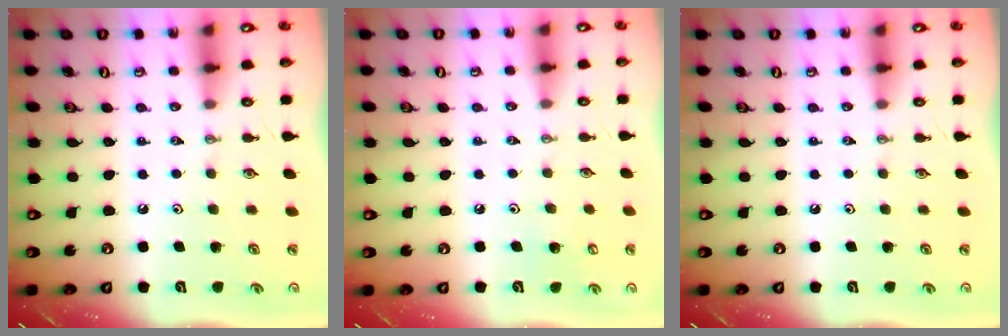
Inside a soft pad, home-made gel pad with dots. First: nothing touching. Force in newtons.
{"total": 4.5, "press": 4.4, "slide": 0.4}
{"total": 0.0}